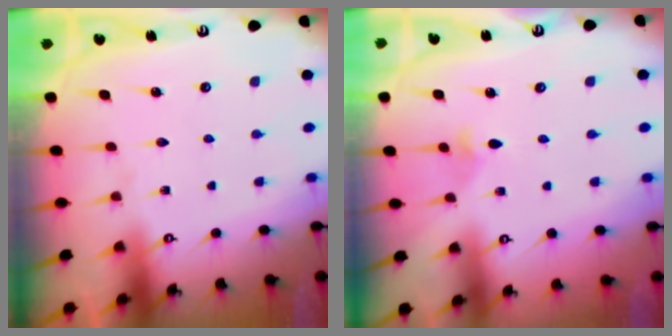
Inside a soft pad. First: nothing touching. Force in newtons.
{"total": 3.0, "press": 2.9, "slide": 0.6}